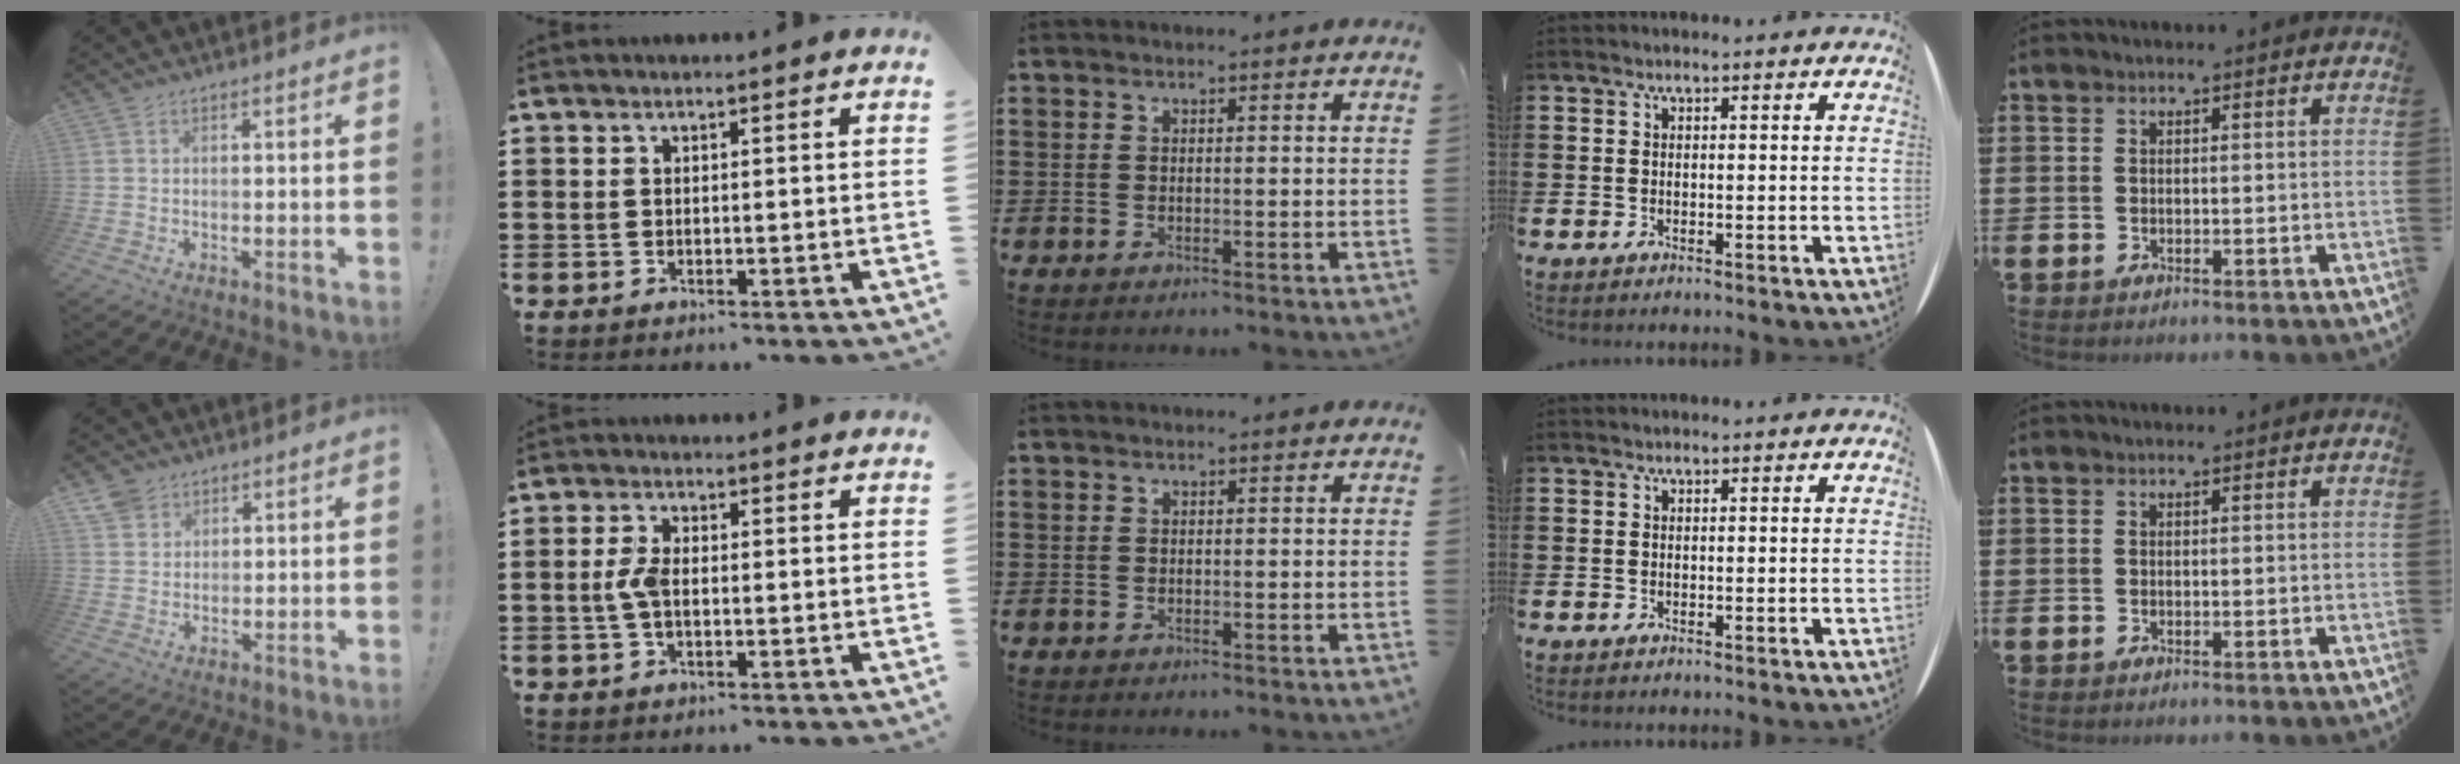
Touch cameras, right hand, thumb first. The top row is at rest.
{"thumb": {"total": 5.9, "force": [4.2, 3.9, 1.4], "torque": [-0.027, -0.024, 0.082]}, "index": {"total": 3.7, "force": [-0.4, 1.6, 3.3], "torque": [-0.085, -0.005, -0.014]}}